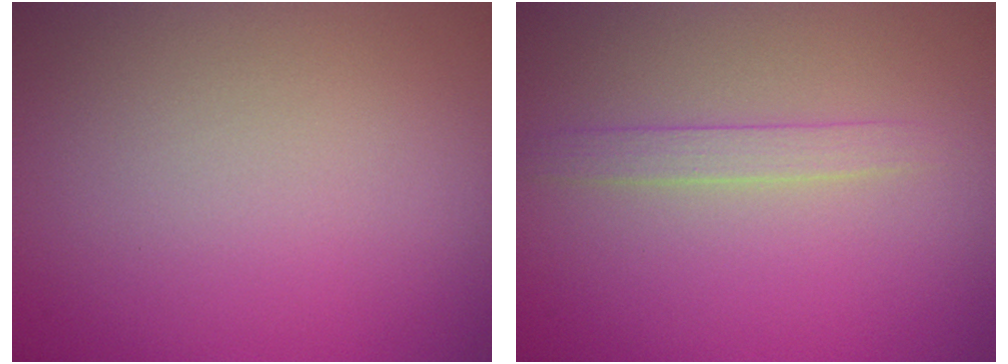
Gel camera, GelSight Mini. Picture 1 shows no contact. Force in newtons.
{"total": 1.5, "press": 1.4, "slide": 0.1}